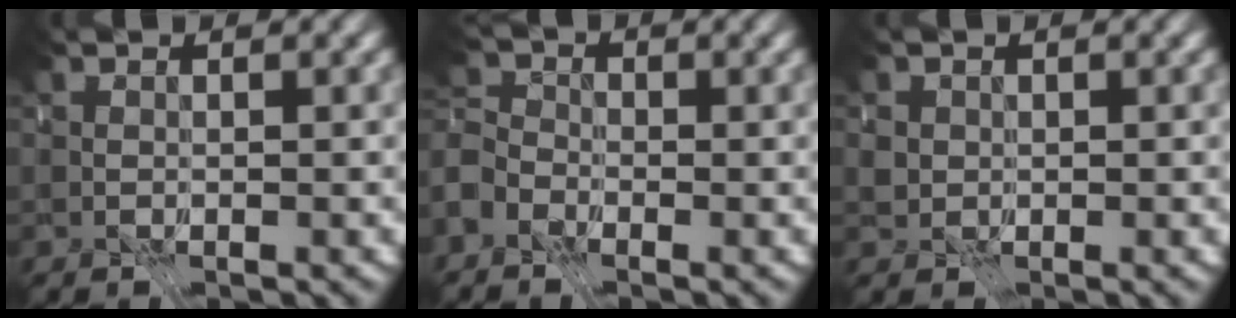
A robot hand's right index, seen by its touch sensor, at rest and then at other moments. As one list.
[{"total": 4.9, "force": [-4.8, 0.7, 0.1], "torque": [0.025, -0.018, -0.085]}, {"total": 1.9, "force": [0.9, 1.6, 0.6], "torque": [-0.007, 0.000, 0.009]}]